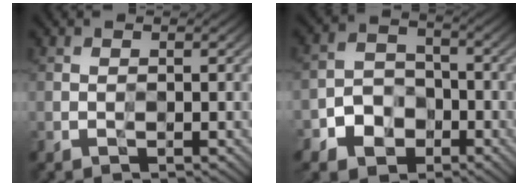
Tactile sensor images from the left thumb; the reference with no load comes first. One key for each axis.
{"total": 5.9, "fx": -3.0, "fy": 4.4, "fz": 2.5, "tx": -0.049, "ty": 0.002, "tz": -0.070}